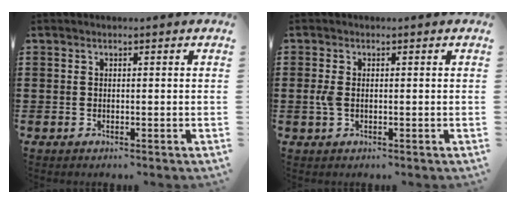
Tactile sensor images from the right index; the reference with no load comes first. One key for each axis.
{"total": 2.3, "fx": -0.1, "fy": 1.3, "fz": 1.8, "tx": -0.059, "ty": -0.004, "tz": -0.010}